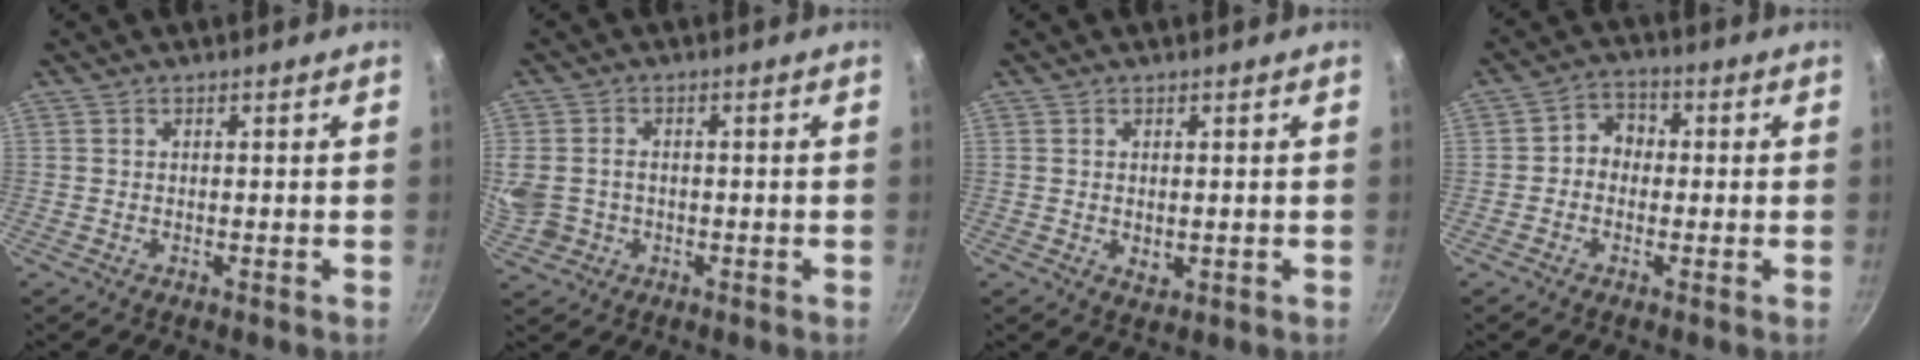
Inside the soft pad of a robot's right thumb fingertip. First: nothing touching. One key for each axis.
{"total": 9.5, "fx": -0.9, "fy": 8.2, "fz": 4.8, "tx": -0.121, "ty": 0.011, "tz": -0.010}
{"total": 2.0, "fx": 0.1, "fy": 1.3, "fz": 1.5, "tx": -0.023, "ty": -0.004, "tz": 0.004}
{"total": 4.9, "fx": -0.3, "fy": 4.2, "fz": 2.5, "tx": -0.012, "ty": 0.016, "tz": -0.018}